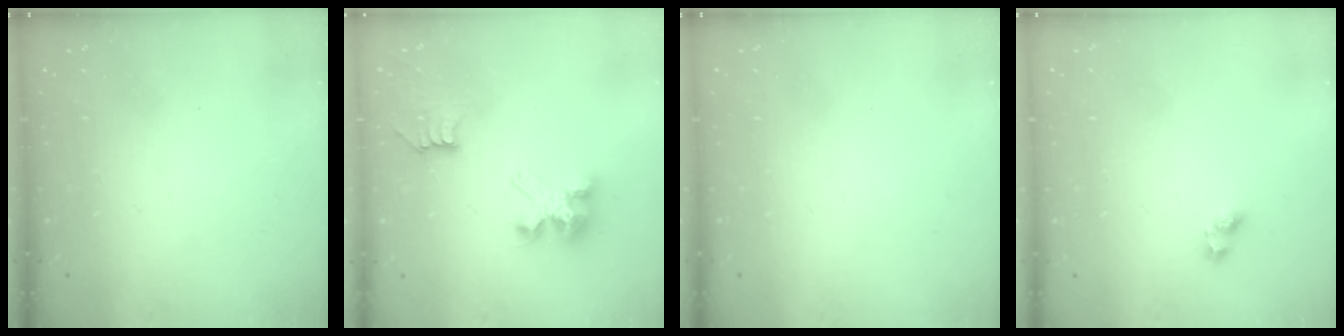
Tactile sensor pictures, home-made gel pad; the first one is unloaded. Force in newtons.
{"total": 6.7, "press": 6.7, "slide": 0.1}
{"total": 0.0}
{"total": 4.0, "press": 4.0, "slide": 0.3}